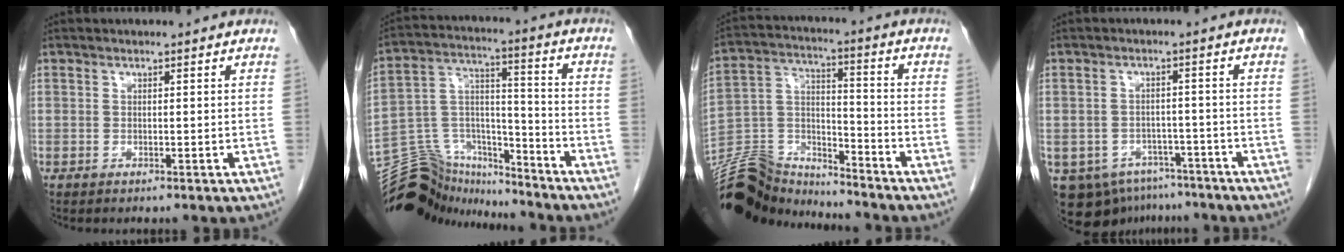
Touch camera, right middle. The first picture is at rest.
{"total": 15.2, "force": [-14.5, 4.3, 1.6], "torque": [-0.038, 0.062, -0.248]}
{"total": 13.9, "force": [-13.7, 2.0, 2.0], "torque": [-0.047, 0.029, -0.253]}
{"total": 10.1, "force": [-7.1, 6.6, 2.7], "torque": [-0.044, 0.010, -0.092]}